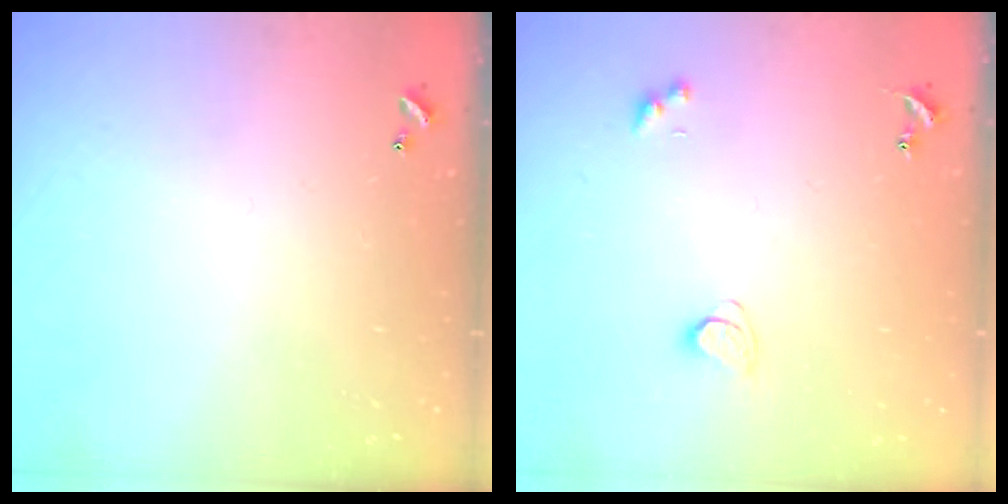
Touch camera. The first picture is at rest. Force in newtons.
{"total": 2.1, "press": 2.0, "slide": 0.7}